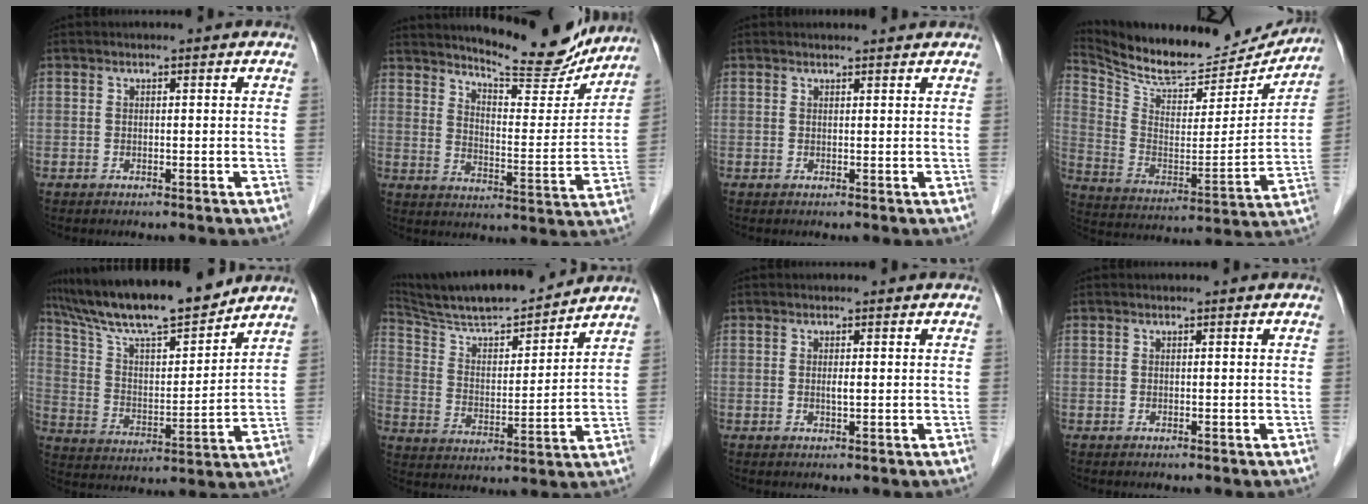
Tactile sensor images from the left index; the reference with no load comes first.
{"total": 16.8, "force": [15.3, 2.2, 6.6], "torque": [-0.100, -0.036, 0.206]}
{"total": 1.6, "force": [1.6, 0.1, 0.2], "torque": [-0.007, 0.002, 0.019]}
{"total": 19.2, "force": [18.1, 4.5, 4.5], "torque": [-0.083, -0.037, 0.279]}
{"total": 16.5, "force": [14.5, 1.6, 7.7], "torque": [-0.137, 0.000, 0.251]}
{"total": 16.4, "force": [15.1, 1.3, 6.3], "torque": [-0.117, 0.000, 0.252]}
{"total": 0.9, "force": [-0.2, 0.1, 0.8], "torque": [-0.016, -0.006, -0.006]}
{"total": 0.0}